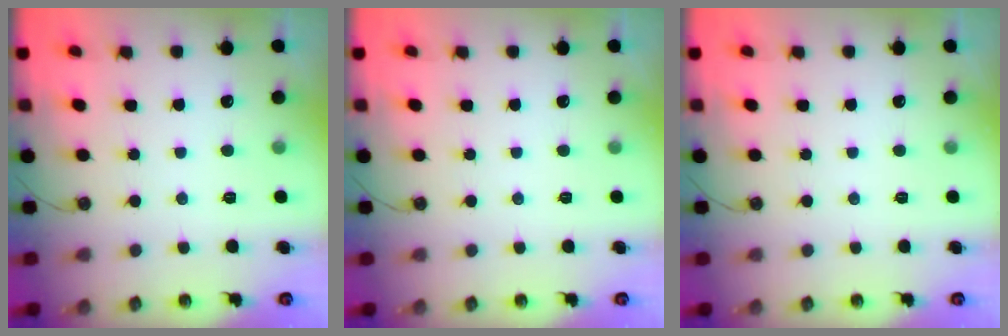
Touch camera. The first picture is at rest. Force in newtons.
{"total": 0.0}
{"total": 0.0}